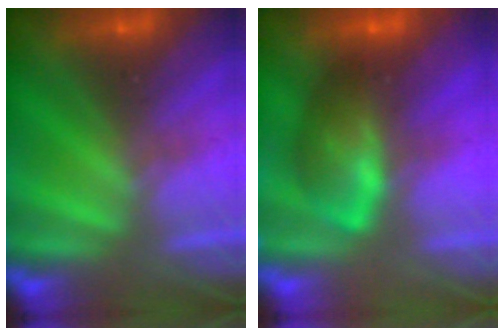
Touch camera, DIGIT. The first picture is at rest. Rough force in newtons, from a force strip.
{"total": 8.0}